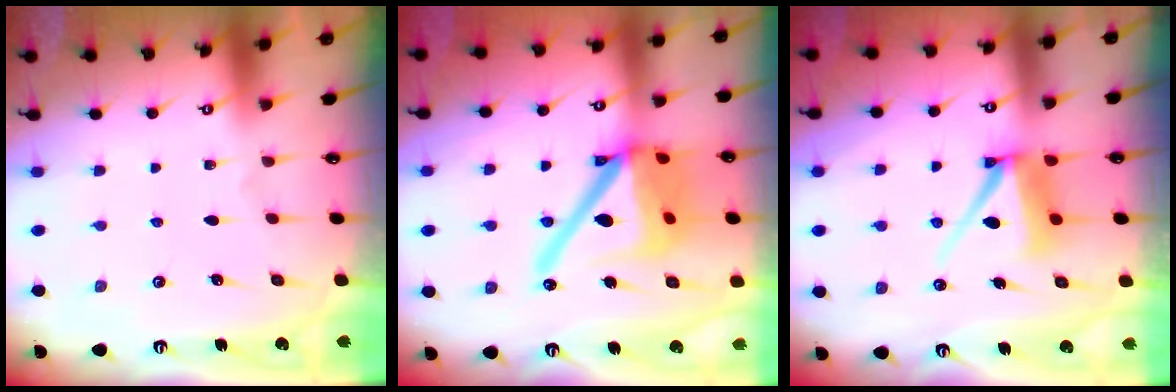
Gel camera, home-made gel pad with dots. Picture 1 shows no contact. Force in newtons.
{"total": 20.2, "press": 20.0, "slide": 2.7}
{"total": 9.3, "press": 9.3, "slide": 1.0}